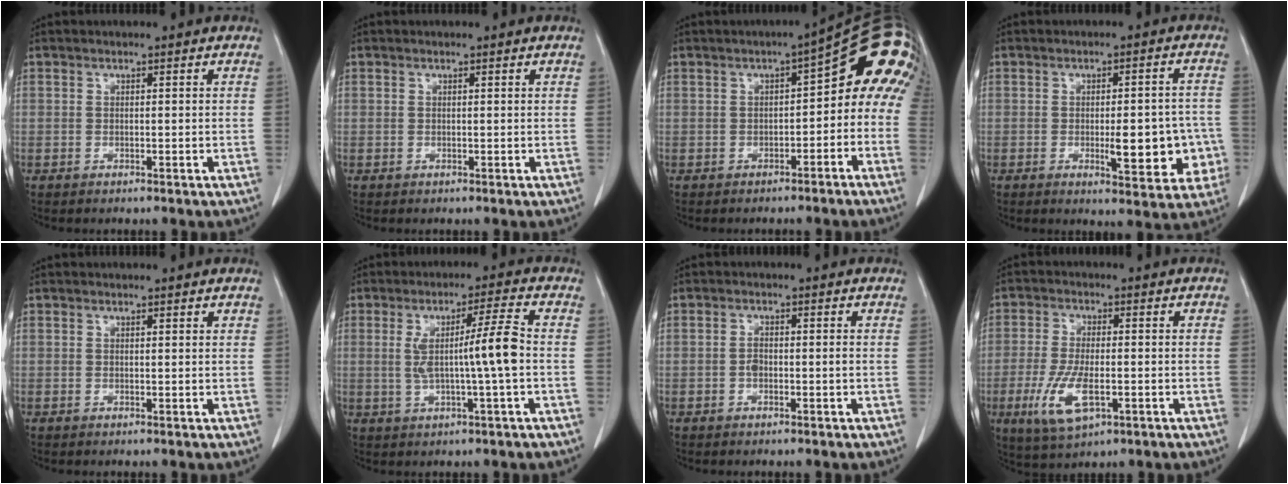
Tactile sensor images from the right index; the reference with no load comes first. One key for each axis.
{"total": 0.0}
{"total": 13.1, "fx": 0.6, "fy": 5.1, "fz": 12.1, "tx": -0.164, "ty": 0.034, "tz": 0.003}
{"total": 9.6, "fx": -2.2, "fy": 3.0, "fz": 8.9, "tx": -0.105, "ty": 0.009, "tz": -0.021}
{"total": 0.5, "fx": 0.5, "fy": 0.1, "fz": 0.2, "tx": -0.005, "ty": -0.001, "tz": 0.006}
{"total": 7.9, "fx": -0.2, "fy": -0.7, "fz": 7.9, "tx": -0.139, "ty": 0.005, "tz": 0.001}
{"total": 1.8, "fx": -0.5, "fy": 0.7, "fz": 1.6, "tx": -0.030, "ty": 0.003, "tz": -0.008}
{"total": 8.4, "fx": -2.9, "fy": 3.3, "fz": 7.1, "tx": -0.153, "ty": -0.008, "tz": -0.047}